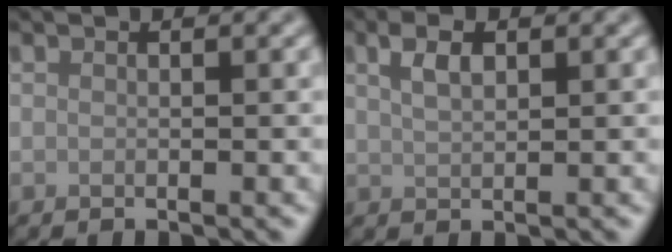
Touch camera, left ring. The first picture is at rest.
{"total": 2.5, "force": [1.0, 1.2, 1.9], "torque": [-0.043, 0.005, 0.022]}